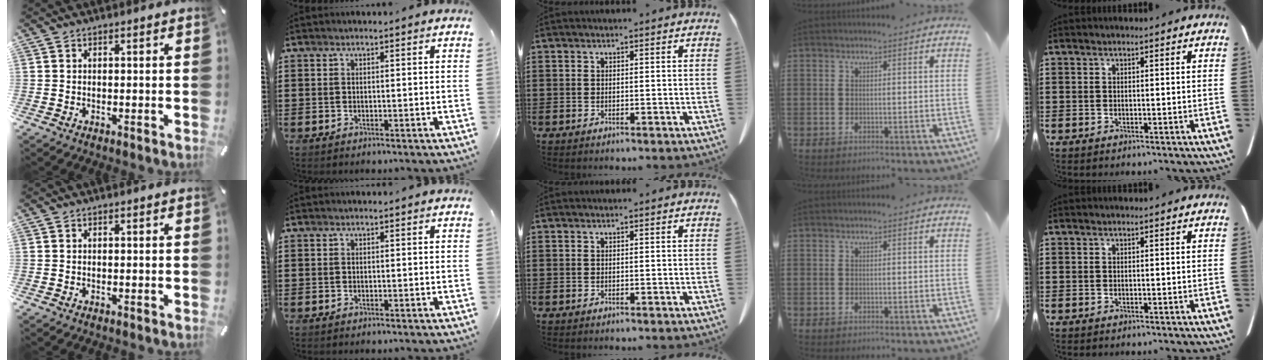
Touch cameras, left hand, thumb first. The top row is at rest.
{}